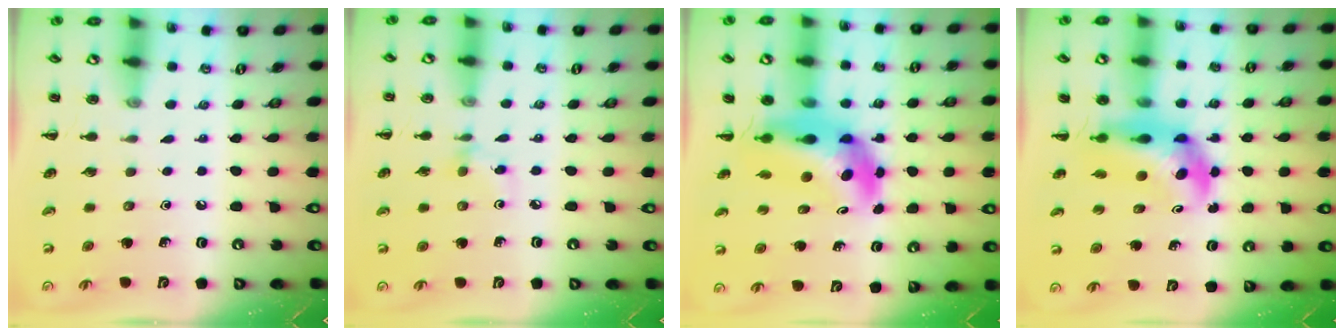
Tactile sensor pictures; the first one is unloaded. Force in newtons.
{"total": 3.0, "press": 2.8, "slide": 0.9}
{"total": 9.3, "press": 8.8, "slide": 3.1}
{"total": 6.5, "press": 6.3, "slide": 1.7}